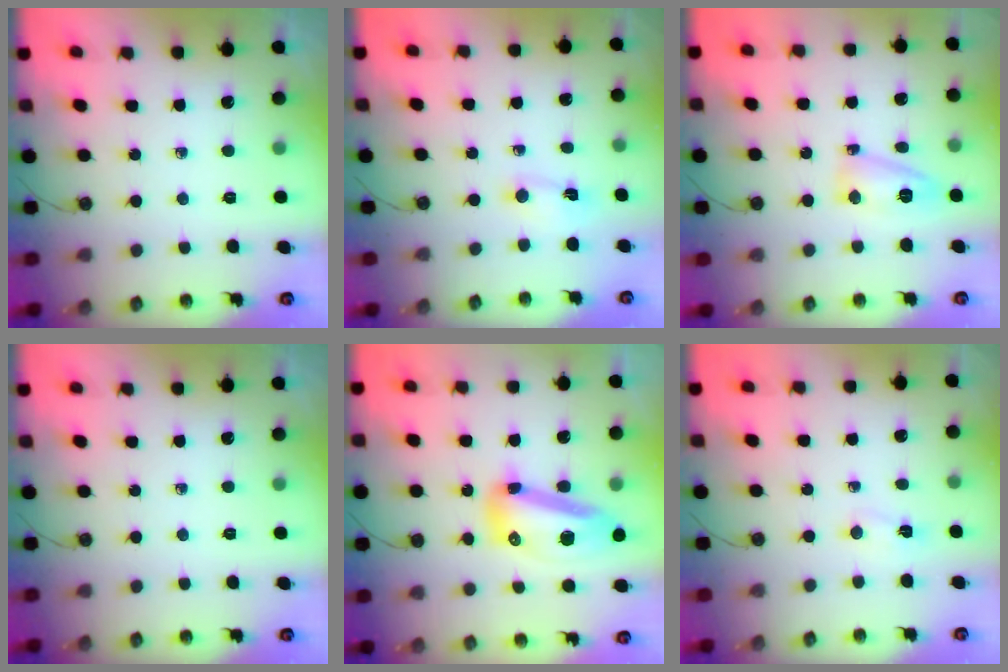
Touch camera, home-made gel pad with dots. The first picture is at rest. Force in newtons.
{"total": 1.4, "press": 1.2, "slide": 0.7}
{"total": 6.8, "press": 6.8, "slide": 1.1}
{"total": 0.0}
{"total": 15.9, "press": 15.5, "slide": 3.6}
{"total": 2.1, "press": 2.0, "slide": 0.5}